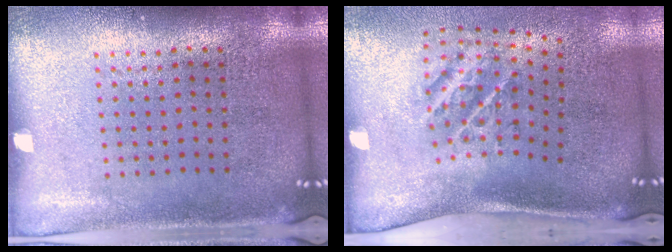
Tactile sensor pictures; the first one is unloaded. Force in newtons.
{"total": 2.3, "press": 1.3, "slide": 1.9}